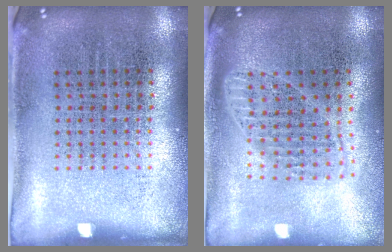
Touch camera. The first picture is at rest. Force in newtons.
{"total": 1.7, "press": 1.4, "slide": 0.9}